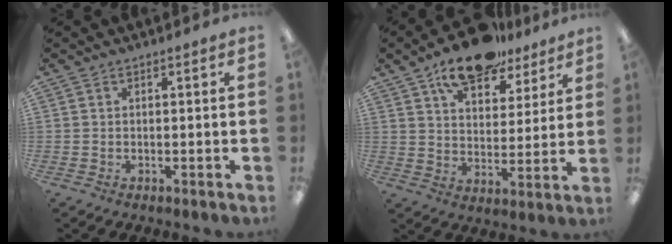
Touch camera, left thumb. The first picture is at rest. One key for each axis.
{"total": 21.0, "fx": 15.5, "fy": 8.5, "fz": 11.3, "tx": -0.200, "ty": -0.079, "tz": 0.273}